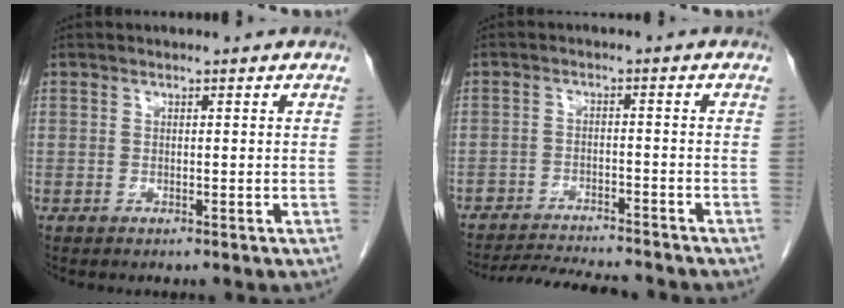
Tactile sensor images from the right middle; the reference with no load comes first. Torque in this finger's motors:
{"motor_torque": [0.68, -0.67, 0.05, 0.01]}